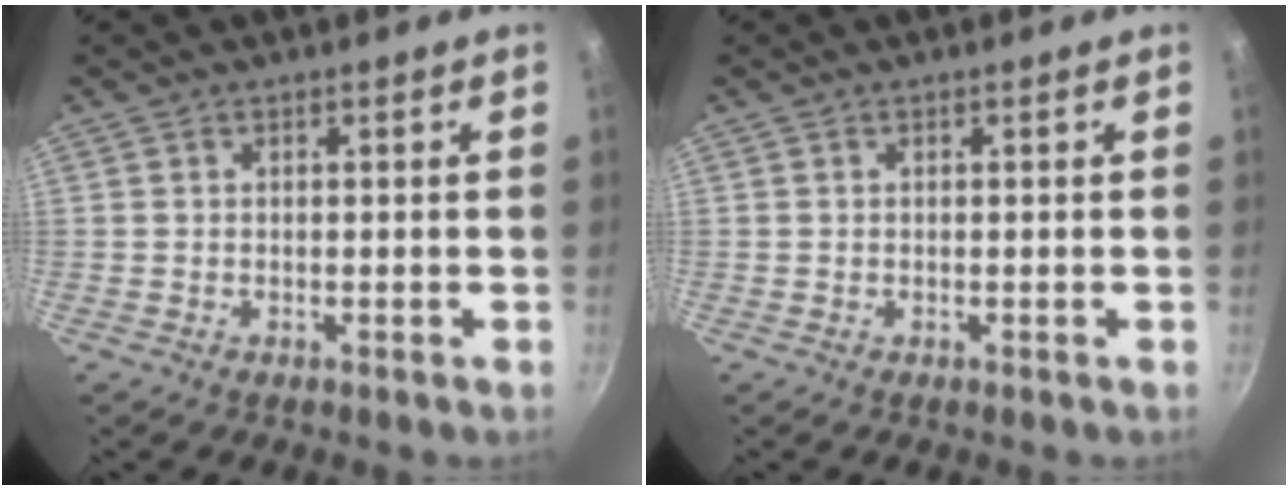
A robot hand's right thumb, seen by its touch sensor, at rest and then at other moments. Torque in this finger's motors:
{"motor_torque": [-0.29, 0.02, 0.17, -0.17, 0.00]}